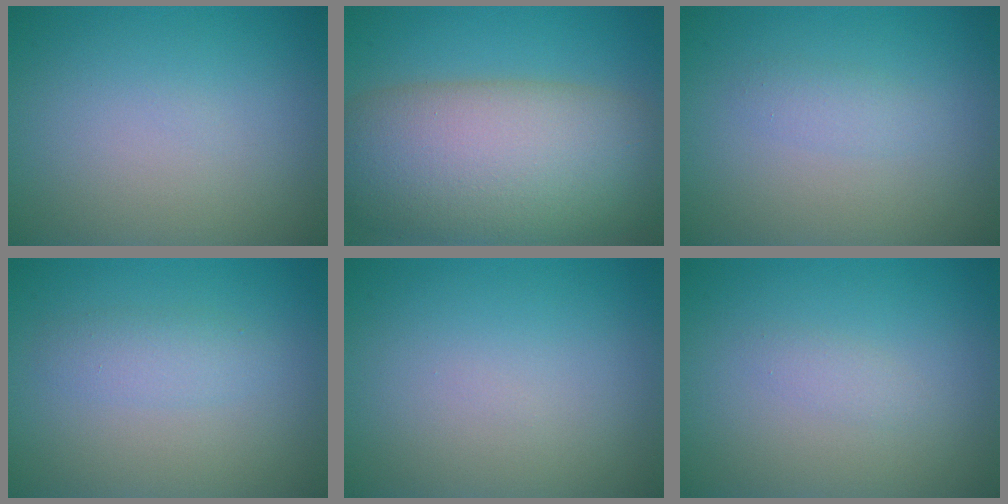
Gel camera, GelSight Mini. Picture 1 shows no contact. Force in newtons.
{"total": 13.1, "press": 13.1, "slide": 0.5}
{"total": 1.2, "press": 1.2, "slide": 0.1}
{"total": 1.9, "press": 1.9, "slide": 0.0}
{"total": 0.0}
{"total": 0.9, "press": 0.9, "slide": 0.0}